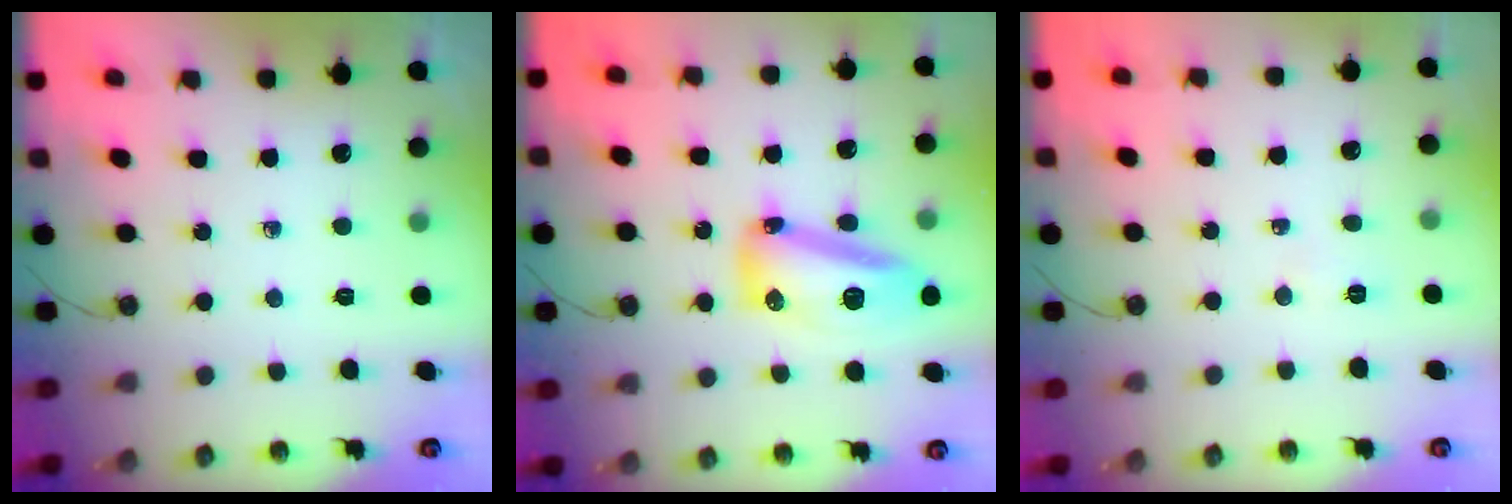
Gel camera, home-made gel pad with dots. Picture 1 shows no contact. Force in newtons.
{"total": 16.5, "press": 15.1, "slide": 6.5}
{"total": 2.8, "press": 2.6, "slide": 0.9}